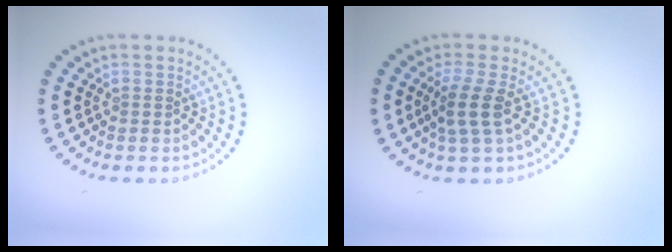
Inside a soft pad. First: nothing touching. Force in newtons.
{"total": 2.6, "press": 2.1, "slide": 1.4}